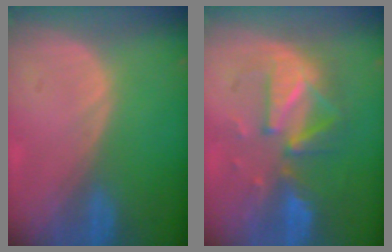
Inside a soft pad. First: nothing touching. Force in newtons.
{"total": 8.4, "press": 8.4, "slide": 0.9}